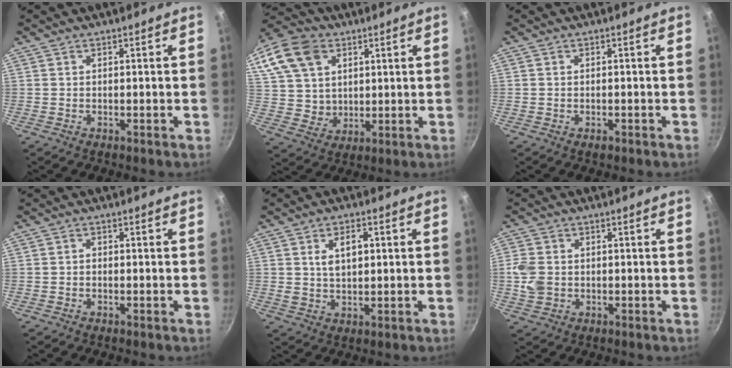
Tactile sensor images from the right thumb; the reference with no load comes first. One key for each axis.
{"total": 20.1, "fx": 8.5, "fy": 15.0, "fz": 10.2, "tx": -0.219, "ty": 0.012, "tz": 0.164}
{"total": 1.1, "fx": -0.6, "fy": 0.6, "fz": 0.7, "tx": -0.012, "ty": 0.001, "tz": -0.009}
{"total": 0.8, "fx": -0.4, "fy": 0.6, "fz": 0.3, "tx": -0.005, "ty": 0.003, "tz": -0.007}
{"total": 5.9, "fx": 1.4, "fy": 3.5, "fz": 4.5, "tx": -0.064, "ty": -0.002, "tz": 0.027}
{"total": 5.6, "fx": -0.3, "fy": 4.5, "fz": 3.2, "tx": -0.061, "ty": 0.004, "tz": -0.008}